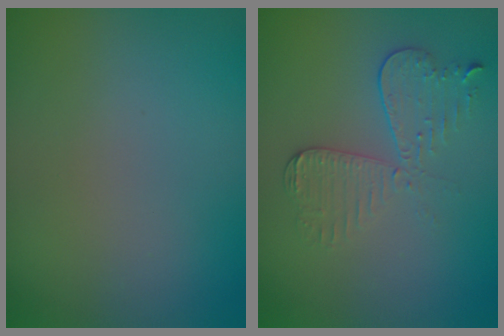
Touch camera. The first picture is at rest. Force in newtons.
{"total": 3.6, "press": 3.1, "slide": 1.9}